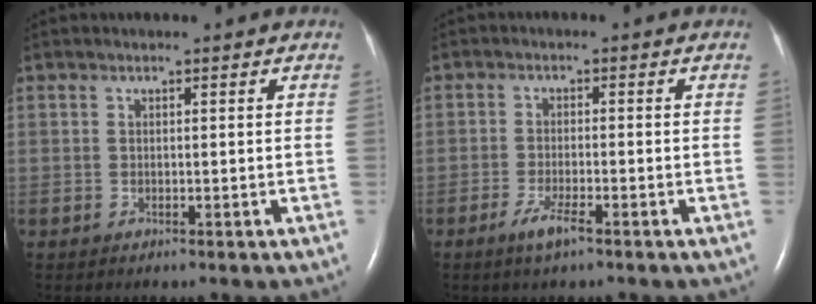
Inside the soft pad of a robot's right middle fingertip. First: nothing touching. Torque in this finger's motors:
{"motor_torque": [0.01, -0.01, 0.01, 0.06]}